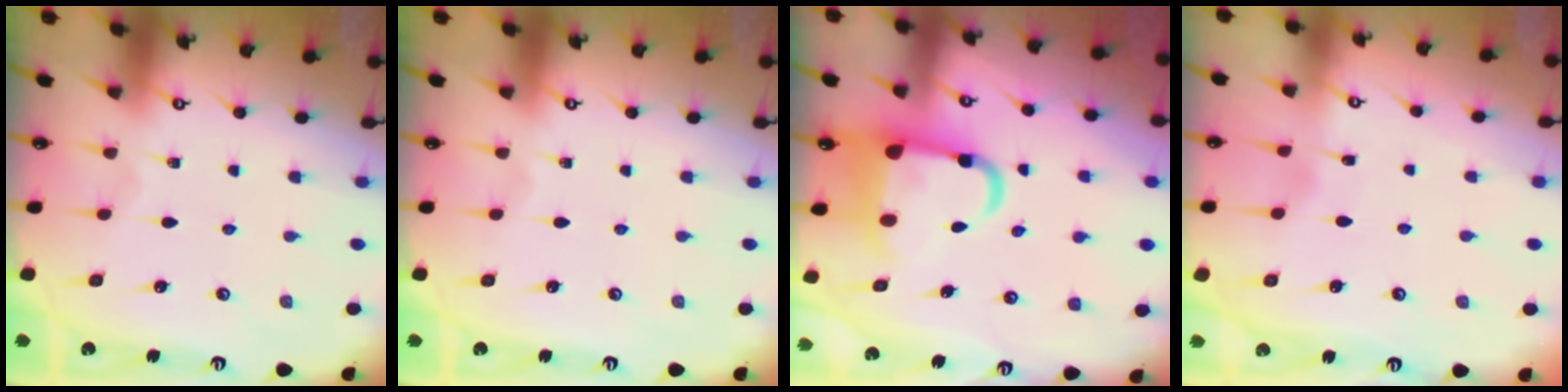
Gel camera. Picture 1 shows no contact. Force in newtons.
{"total": 0.0}
{"total": 8.9, "press": 8.5, "slide": 2.5}
{"total": 2.5, "press": 2.5, "slide": 0.2}